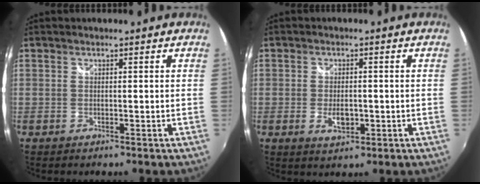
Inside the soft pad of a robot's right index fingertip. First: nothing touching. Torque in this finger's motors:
{"motor_torque": [0.11, 0.17, 0.17, 0.04]}